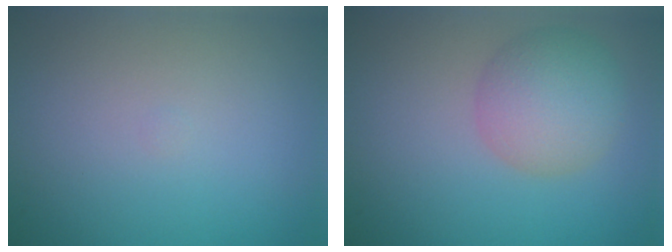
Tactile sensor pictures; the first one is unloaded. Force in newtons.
{"total": 4.8, "press": 4.8, "slide": 0.2}